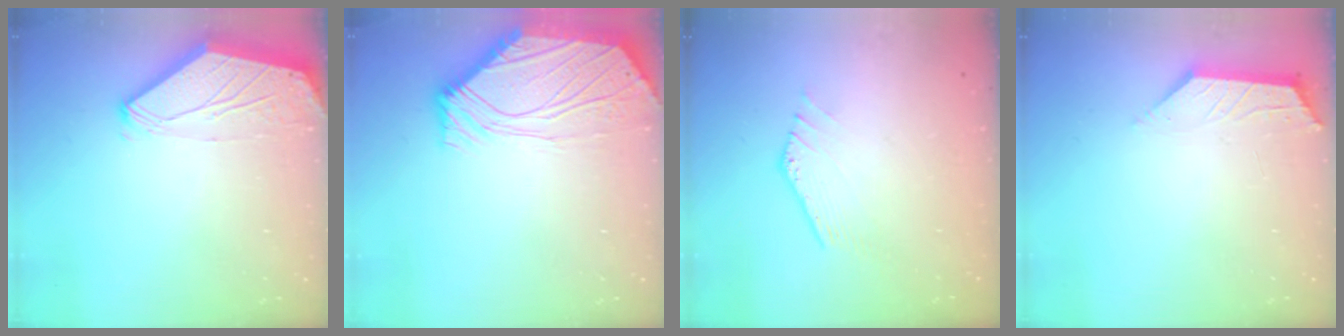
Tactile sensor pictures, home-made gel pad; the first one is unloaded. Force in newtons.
{"total": 10.5, "press": 10.4, "slide": 1.4}
{"total": 0.0}
{"total": 2.0, "press": 2.0, "slide": 0.4}